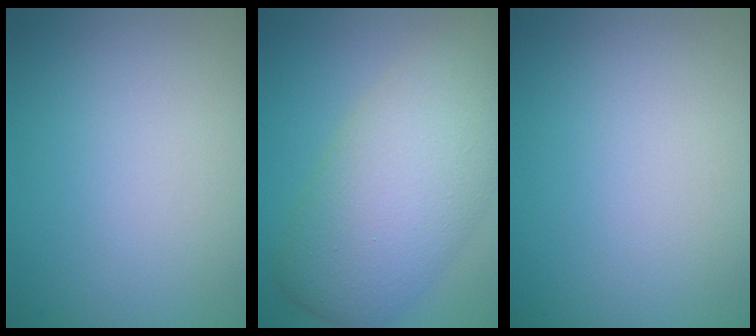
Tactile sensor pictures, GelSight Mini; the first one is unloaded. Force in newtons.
{"total": 9.5, "press": 9.5, "slide": 0.7}
{"total": 0.0}